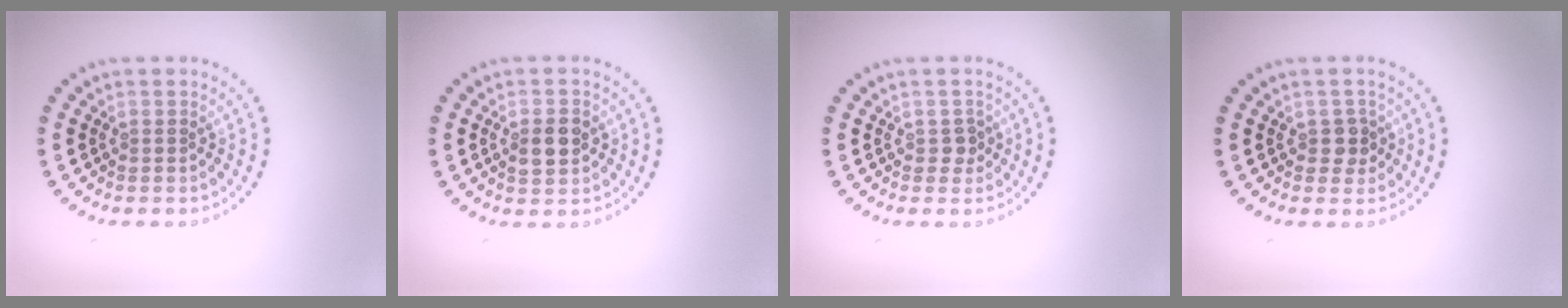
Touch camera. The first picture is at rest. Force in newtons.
{"total": 2.8, "press": 2.7, "slide": 0.1}
{"total": 1.1, "press": 1.0, "slide": 0.4}
{"total": 1.4, "press": 1.4, "slide": 0.5}